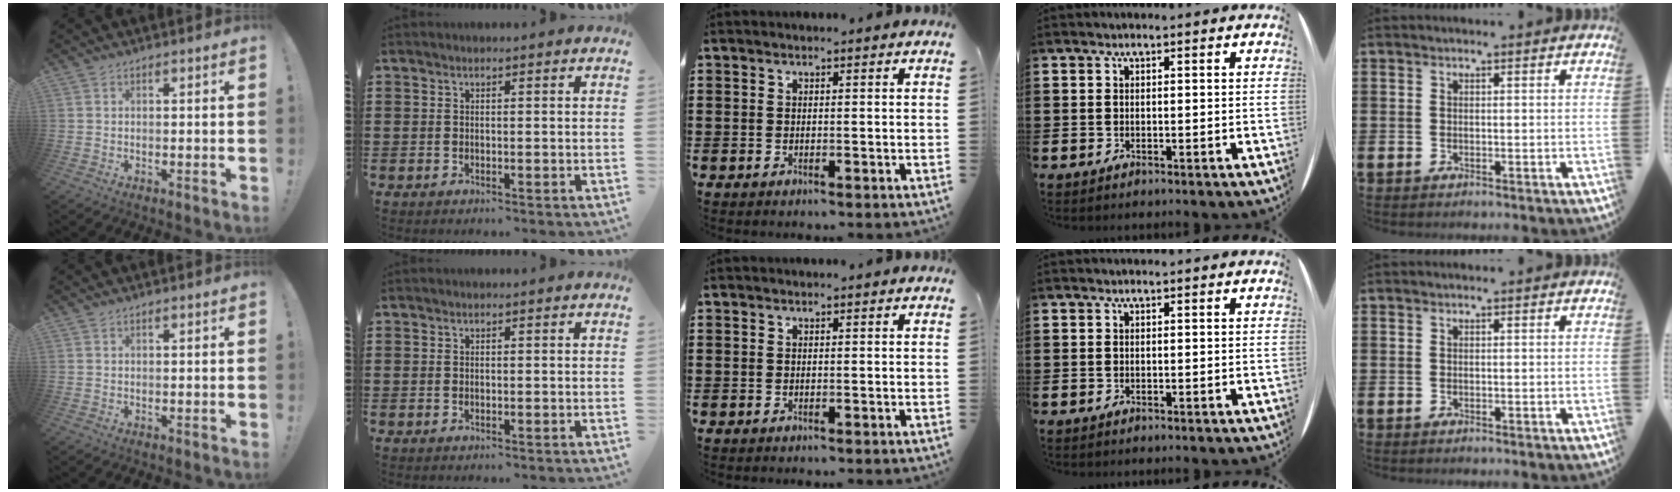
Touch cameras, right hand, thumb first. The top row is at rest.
{}